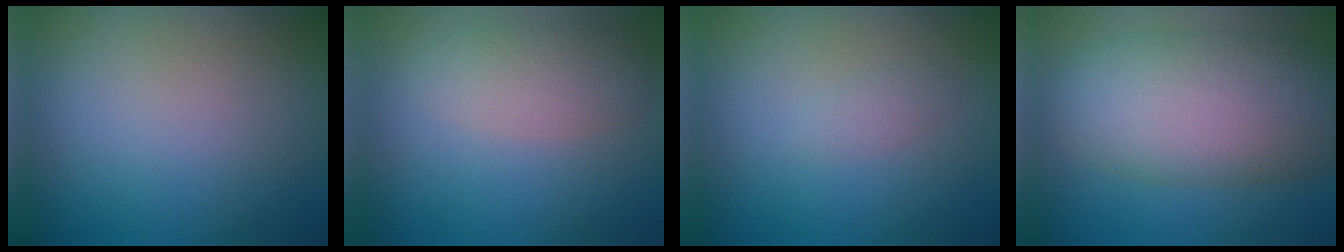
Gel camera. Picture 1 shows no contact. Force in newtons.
{"total": 3.0, "press": 3.0, "slide": 0.2}
{"total": 0.8, "press": 0.8, "slide": 0.1}
{"total": 9.7, "press": 9.7, "slide": 0.7}